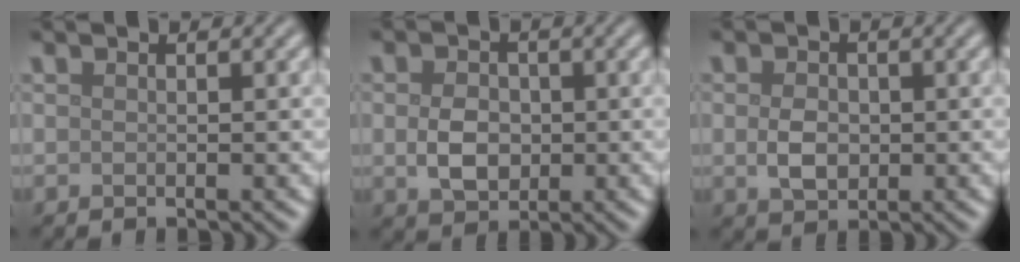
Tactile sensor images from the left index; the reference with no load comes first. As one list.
[{"total": 3.4, "force": [-0.2, 2.6, 2.3], "torque": [-0.045, -0.002, -0.007]}, {"total": 2.7, "force": [-0.1, 2.0, 1.8], "torque": [-0.036, -0.002, -0.003]}]